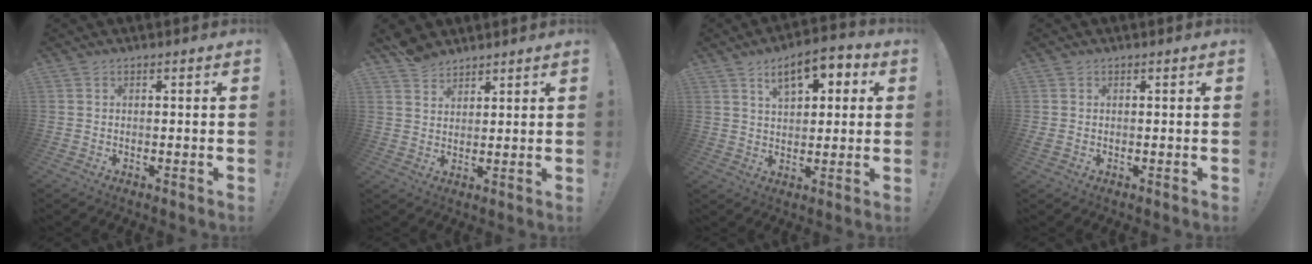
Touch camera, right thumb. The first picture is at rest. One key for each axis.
{"total": 5.9, "fx": 4.9, "fy": 3.1, "fz": 0.8, "tx": -0.010, "ty": -0.032, "tz": 0.096}
{"total": 9.9, "fx": 4.8, "fy": 5.2, "fz": 6.9, "tx": -0.097, "ty": -0.011, "tz": 0.082}
{"total": 0.8, "fx": 0.3, "fy": 0.6, "fz": 0.4, "tx": -0.004, "ty": 0.000, "tz": 0.004}